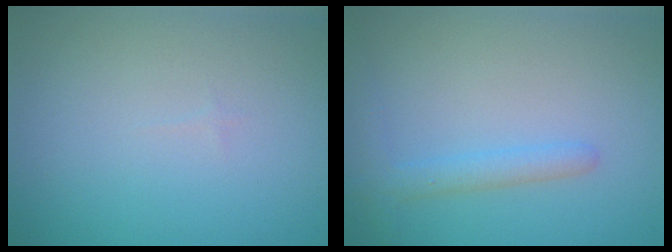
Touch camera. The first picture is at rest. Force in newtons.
{"total": 2.0, "press": 2.0, "slide": 0.2}